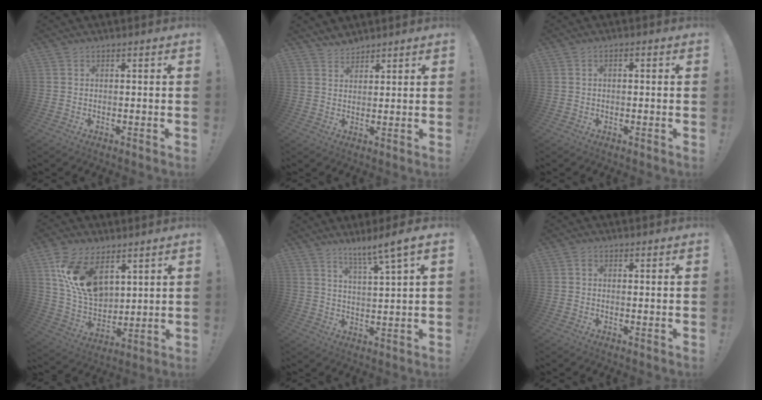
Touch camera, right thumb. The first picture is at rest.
{"total": 3.7, "force": [3.4, 1.3, 0.5], "torque": [0.000, -0.024, 0.063]}
{"total": 1.2, "force": [-0.5, 0.7, 0.9], "torque": [-0.014, 0.005, -0.009]}
{"total": 16.7, "force": [7.8, 10.1, 10.8], "torque": [-0.214, -0.038, 0.147]}
{"total": 6.8, "force": [5.0, -1.3, 4.3], "torque": [-0.072, -0.040, 0.077]}
{"total": 1.1, "force": [0.3, 0.6, 0.8], "torque": [-0.007, 0.000, 0.005]}